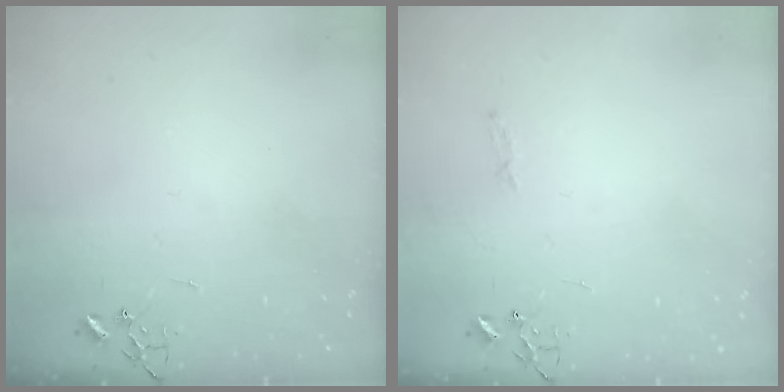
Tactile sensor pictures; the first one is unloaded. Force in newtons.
{"total": 3.3, "press": 3.3, "slide": 0.5}